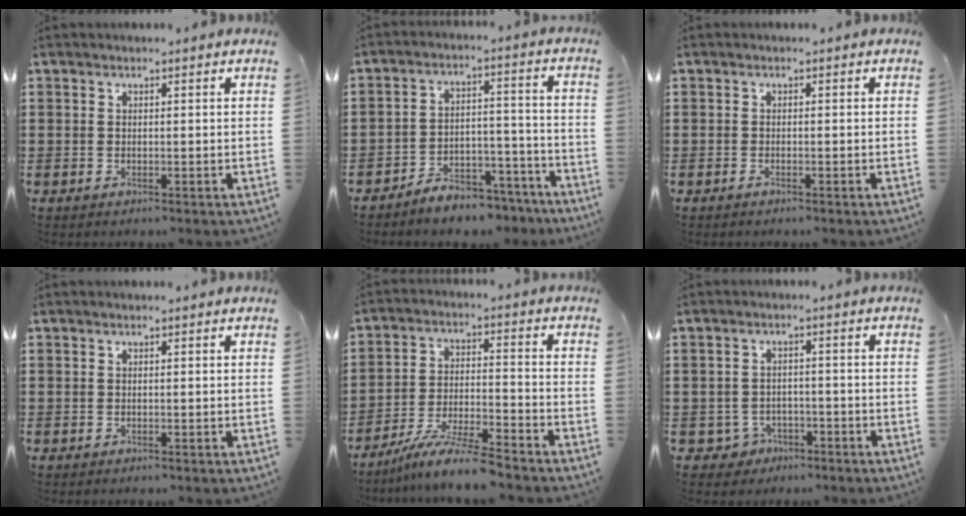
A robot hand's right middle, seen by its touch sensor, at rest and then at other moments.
{"total": 6.1, "force": [-5.9, 1.2, 1.0], "torque": [-0.012, 0.020, -0.113]}
{"total": 0.5, "force": [-0.4, 0.0, 0.4], "torque": [-0.008, -0.004, -0.006]}
{"total": 0.0}
{"total": 8.6, "force": [-7.7, -0.2, 3.9], "torque": [-0.078, -0.004, -0.149]}
{"total": 2.8, "force": [-2.2, 1.7, 0.5], "torque": [-0.025, -0.003, -0.049]}